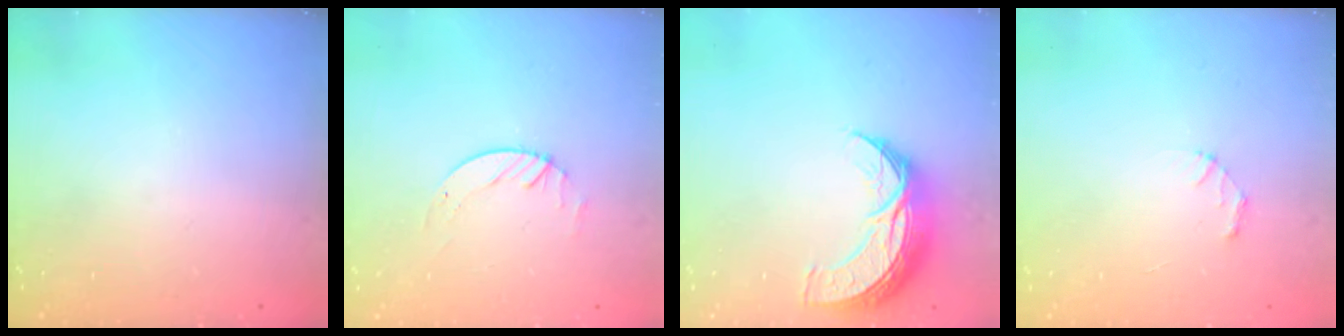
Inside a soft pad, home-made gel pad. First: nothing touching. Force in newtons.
{"total": 2.3, "press": 2.3, "slide": 0.3}
{"total": 10.9, "press": 10.9, "slide": 0.7}
{"total": 1.9, "press": 1.9, "slide": 0.2}